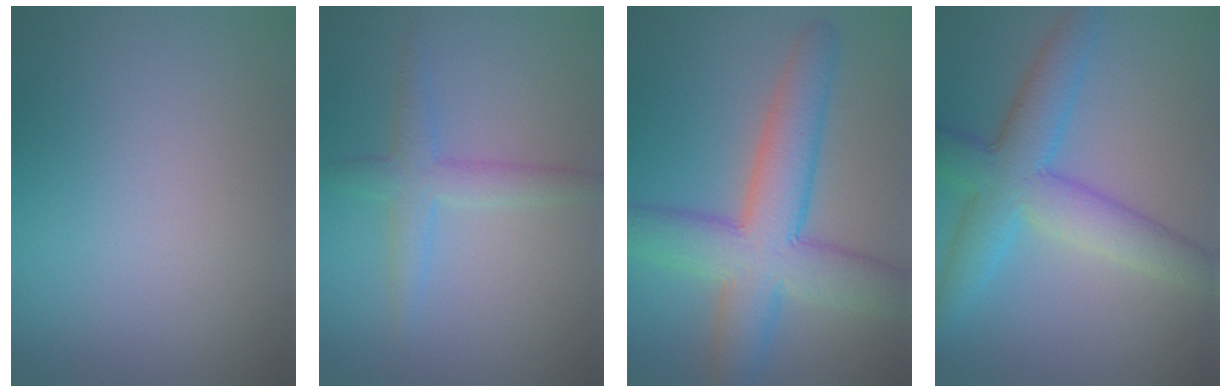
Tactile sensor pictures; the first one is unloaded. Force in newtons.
{"total": 2.8, "press": 2.8, "slide": 0.1}
{"total": 8.3, "press": 8.3, "slide": 0.5}
{"total": 6.5, "press": 6.5, "slide": 0.2}